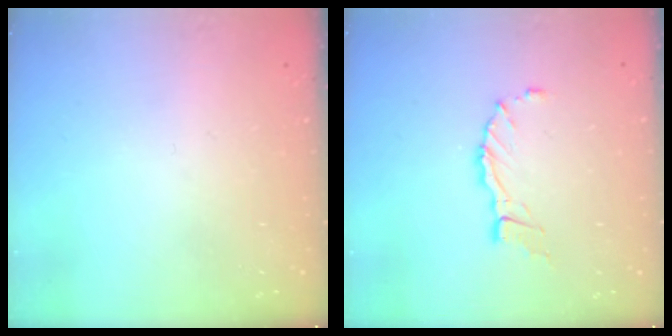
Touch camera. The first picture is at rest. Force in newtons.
{"total": 7.9, "press": 7.9, "slide": 0.7}